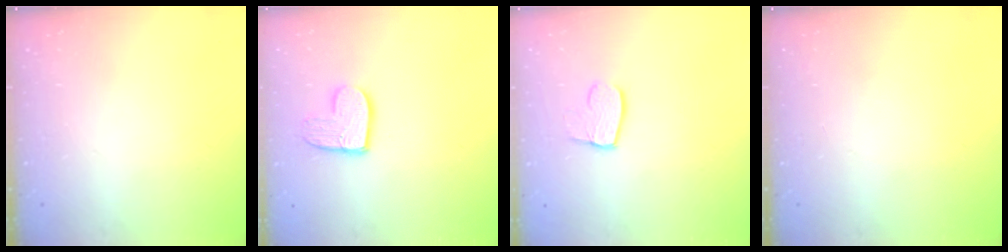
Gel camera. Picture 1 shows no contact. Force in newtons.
{"total": 10.0, "press": 10.0, "slide": 0.5}
{"total": 7.7, "press": 7.7, "slide": 0.7}
{"total": 0.0}